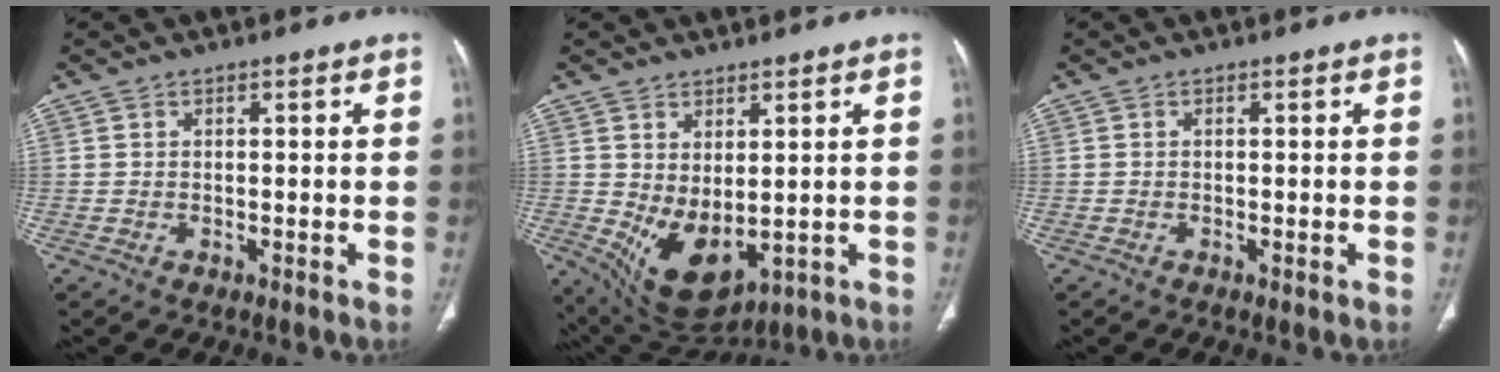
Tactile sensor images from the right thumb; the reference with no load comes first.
{"total": 9.8, "force": [-0.4, 5.4, 8.2], "torque": [-0.127, -0.017, 0.025]}
{"total": 0.7, "force": [-0.3, 0.1, 0.6], "torque": [-0.009, -0.003, -0.006]}